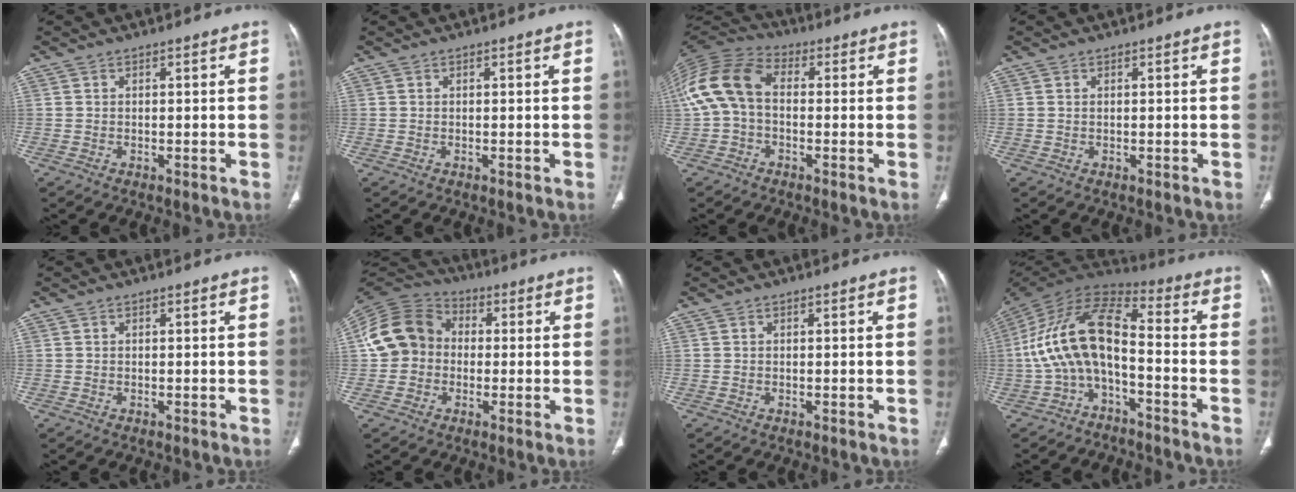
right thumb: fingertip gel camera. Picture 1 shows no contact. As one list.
[{"total": 0.0}, {"total": 12.3, "force": [0.2, 8.2, 9.2], "torque": [-0.187, 0.034, -0.007]}, {"total": 0.0}, {"total": 0.0}, {"total": 12.1, "force": [0.0, 10.4, 6.1], "torque": [-0.105, 0.032, -0.015]}, {"total": 0.0}, {"total": 13.2, "force": [-2.8, 6.2, 11.3], "torque": [-0.226, 0.068, -0.063]}]